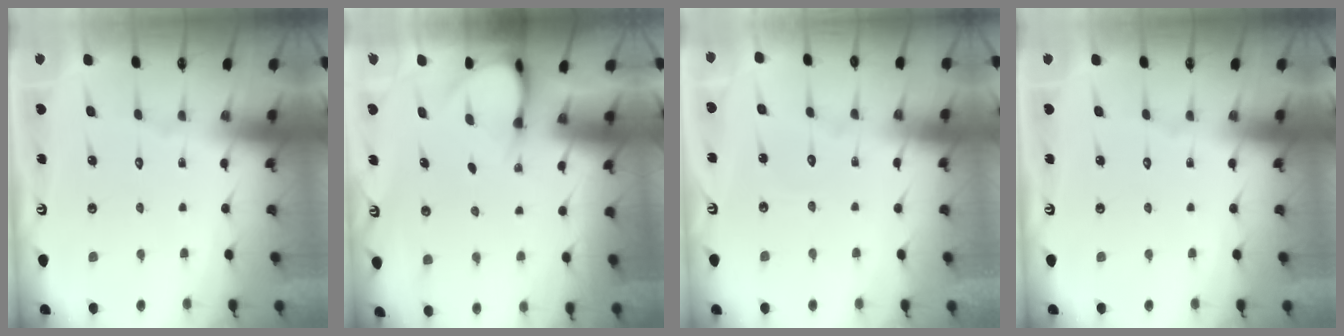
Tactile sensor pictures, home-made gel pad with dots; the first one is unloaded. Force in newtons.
{"total": 3.9, "press": 3.9, "slide": 0.4}
{"total": 4.4, "press": 4.4, "slide": 0.5}
{"total": 0.0}